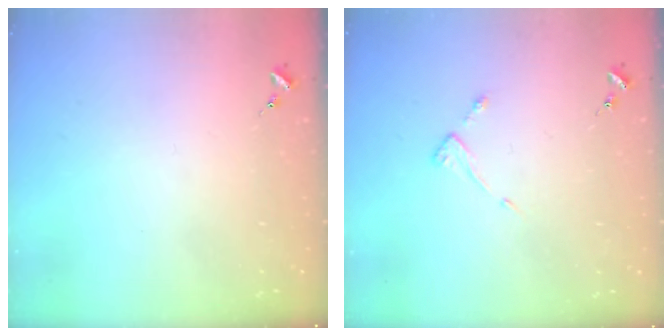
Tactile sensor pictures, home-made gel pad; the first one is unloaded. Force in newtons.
{"total": 3.2, "press": 3.2, "slide": 0.4}